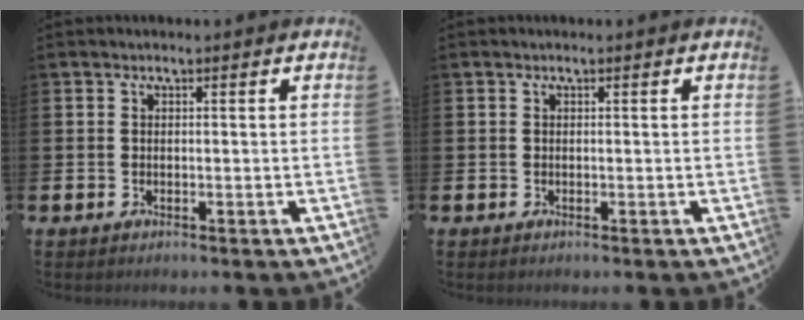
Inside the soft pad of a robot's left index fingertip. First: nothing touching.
{"total": 0.0}